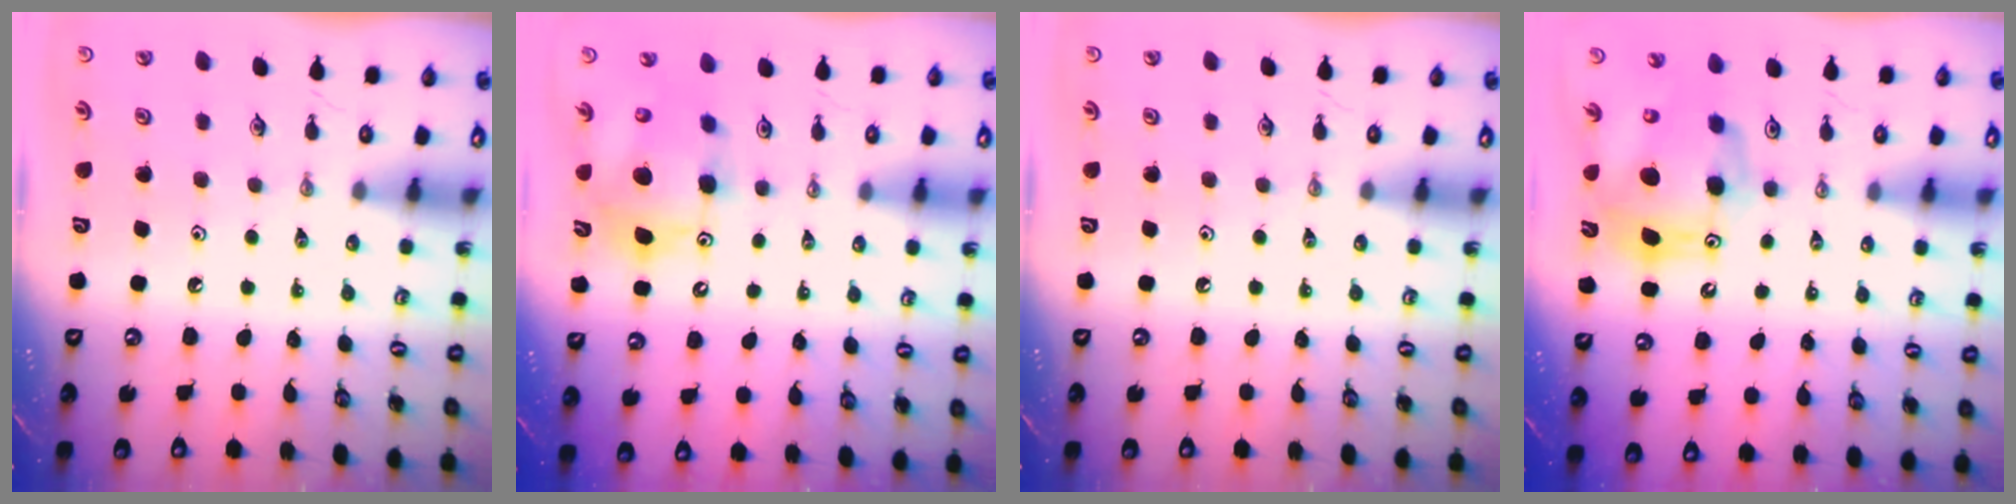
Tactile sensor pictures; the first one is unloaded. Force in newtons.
{"total": 12.9, "press": 12.6, "slide": 2.8}
{"total": 0.0}
{"total": 13.7, "press": 13.7, "slide": 1.1}